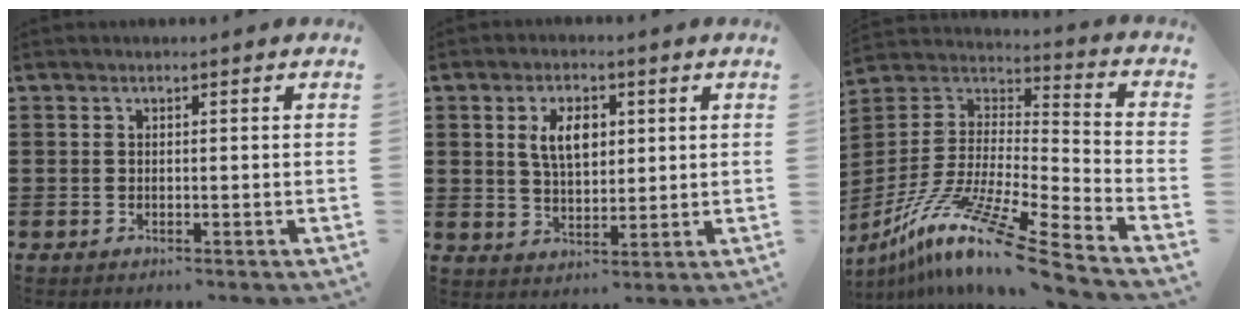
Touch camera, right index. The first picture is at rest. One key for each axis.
{"total": 5.9, "fx": 1.7, "fy": 3.2, "fz": 4.6, "tx": -0.092, "ty": 0.009, "tz": 0.026}
{"total": 13.8, "fx": -10.4, "fy": 0.0, "fz": 9.1, "tx": -0.182, "ty": 0.006, "tz": -0.201}